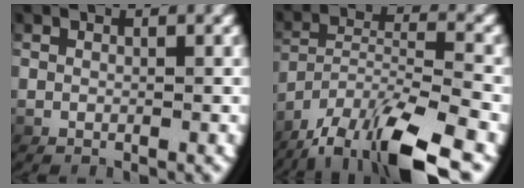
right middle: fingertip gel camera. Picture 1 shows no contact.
{"total": 9.1, "force": [-4.3, 4.1, 6.9], "torque": [-0.113, -0.007, -0.066]}